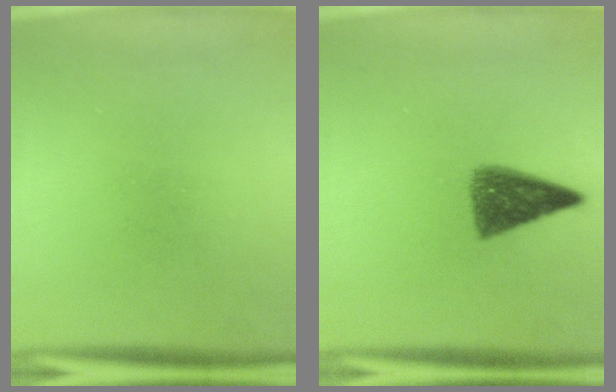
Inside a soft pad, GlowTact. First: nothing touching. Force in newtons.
{"total": 7.3}